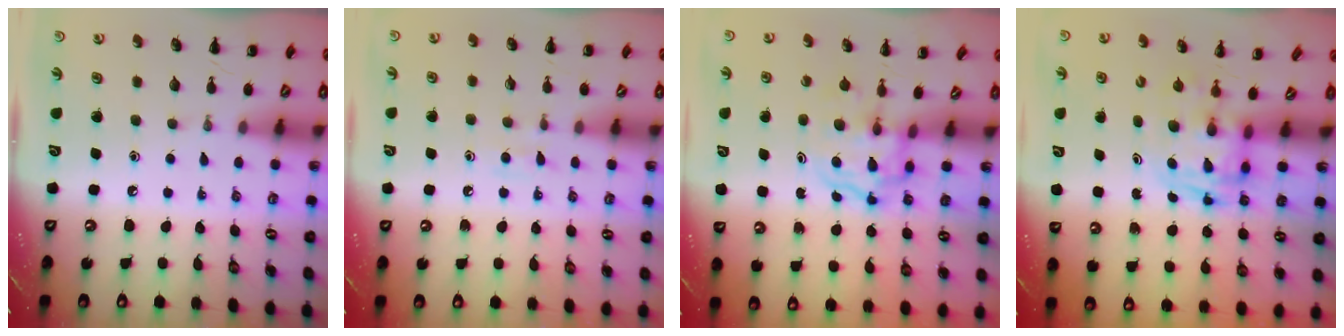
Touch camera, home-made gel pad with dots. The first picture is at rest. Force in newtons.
{"total": 4.9, "press": 4.6, "slide": 1.6}
{"total": 3.6, "press": 3.6, "slide": 0.4}
{"total": 2.8, "press": 2.8, "slide": 0.5}